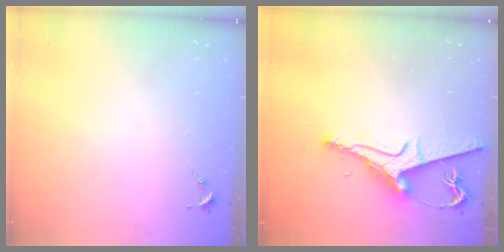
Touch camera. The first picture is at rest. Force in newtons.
{"total": 9.2, "press": 9.1, "slide": 1.2}